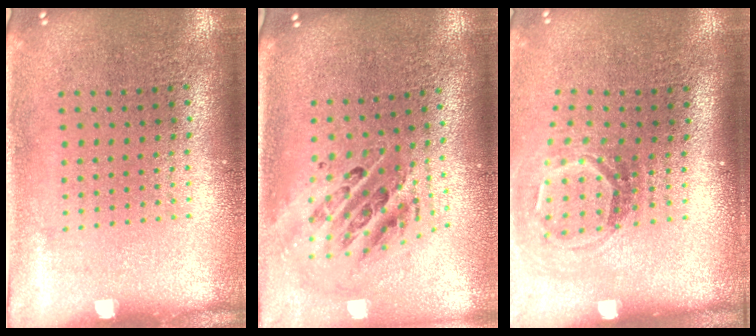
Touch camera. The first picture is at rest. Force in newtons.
{"total": 1.6, "press": 1.4, "slide": 0.8}
{"total": 1.8, "press": 1.2, "slide": 1.4}